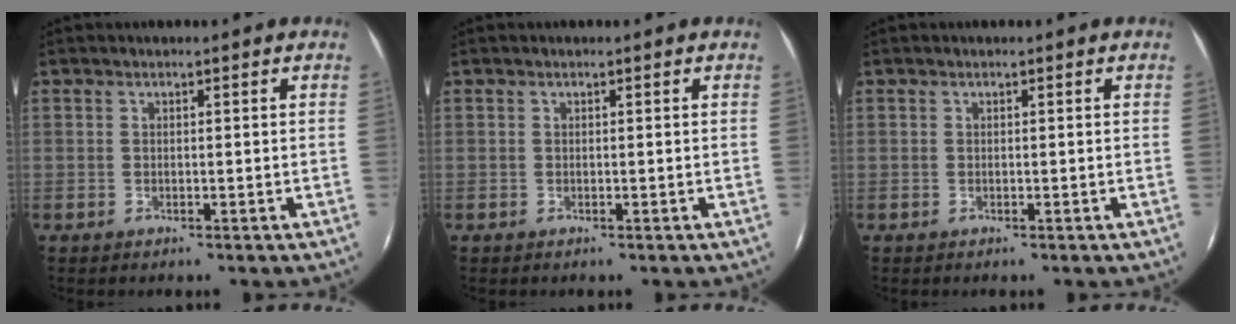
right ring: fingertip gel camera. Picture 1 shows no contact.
{"total": 0.0}
{"total": 0.0}